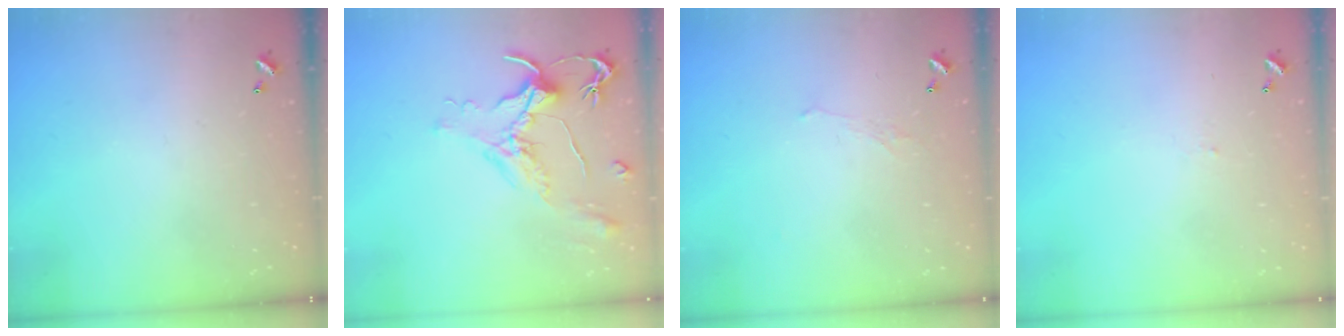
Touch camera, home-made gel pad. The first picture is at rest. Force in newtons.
{"total": 1.6, "press": 1.5, "slide": 0.7}
{"total": 0.6, "press": 0.2, "slide": 0.6}
{"total": 2.1, "press": 2.1, "slide": 0.2}